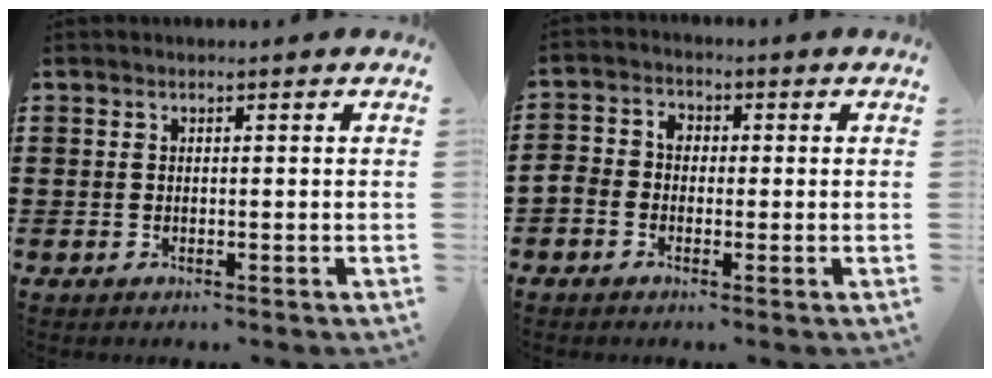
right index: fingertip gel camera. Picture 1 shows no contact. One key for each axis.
{"total": 2.6, "fx": -1.6, "fy": 1.9, "fz": 0.8, "tx": -0.031, "ty": 0.007, "tz": -0.040}